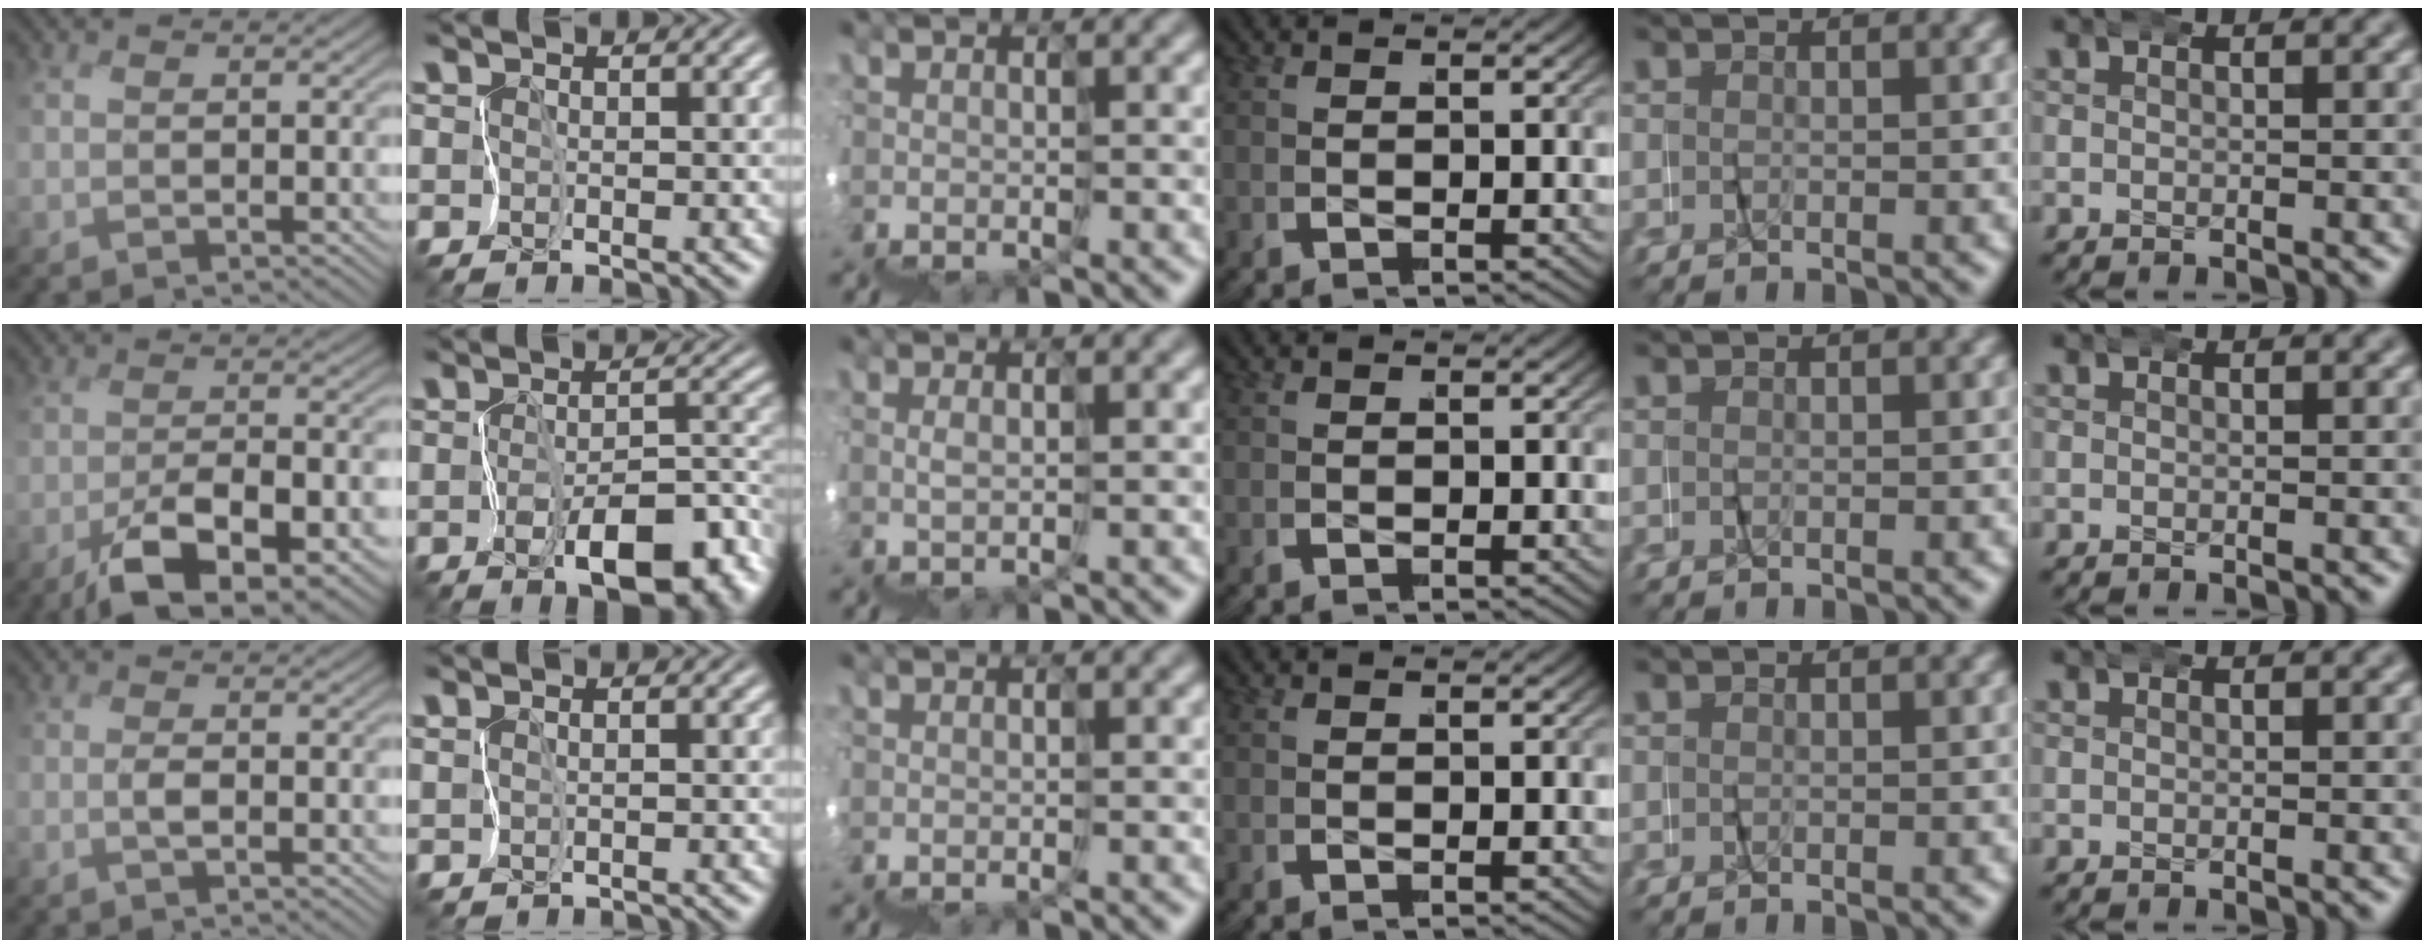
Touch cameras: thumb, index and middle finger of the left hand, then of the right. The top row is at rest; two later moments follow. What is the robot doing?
{"motion": "wrap", "object": "napkin"}